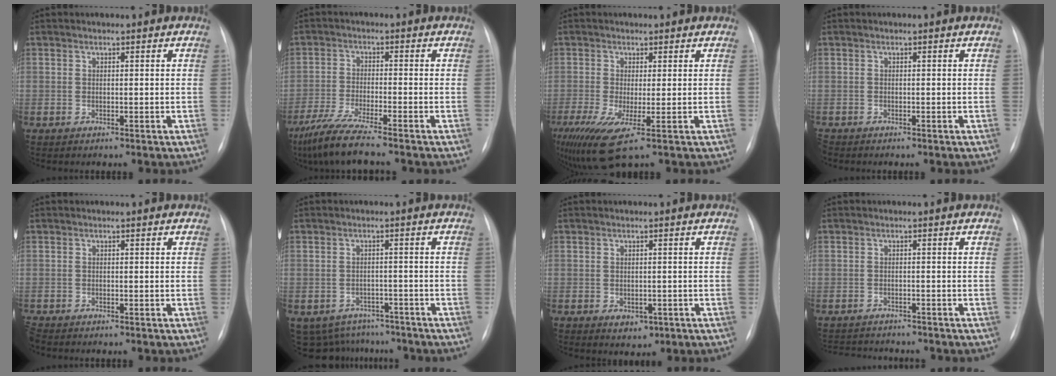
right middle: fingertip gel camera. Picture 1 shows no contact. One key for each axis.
{"total": 8.8, "fx": -7.3, "fy": -0.8, "fz": 5.0, "tx": -0.089, "ty": -0.034, "tz": -0.129}
{"total": 9.3, "fx": -4.0, "fy": 1.9, "fz": 8.2, "tx": -0.164, "ty": -0.024, "tz": -0.065}
{"total": 1.0, "fx": -0.9, "fy": 0.4, "fz": 0.3, "tx": -0.007, "ty": -0.001, "tz": -0.015}
{"total": 1.3, "fx": -1.2, "fy": 0.4, "fz": 0.3, "tx": -0.009, "ty": -0.004, "tz": -0.019}
{"total": 9.3, "fx": -7.6, "fy": 5.3, "fz": 1.1, "tx": -0.023, "ty": 0.014, "tz": -0.093}
{"total": 2.6, "fx": -1.1, "fy": 1.9, "fz": 1.5, "tx": -0.014, "ty": -0.001, "tz": -0.003}
{"total": 5.9, "fx": -5.7, "fy": 1.1, "fz": 1.1, "tx": -0.012, "ty": -0.001, "tz": -0.081}